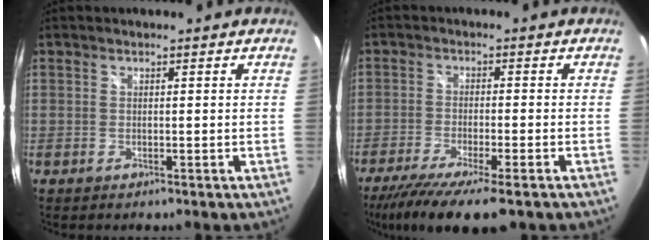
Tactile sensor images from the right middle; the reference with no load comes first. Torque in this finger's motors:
{"motor_torque": [1.08, -1.06, 0.44, 0.12]}